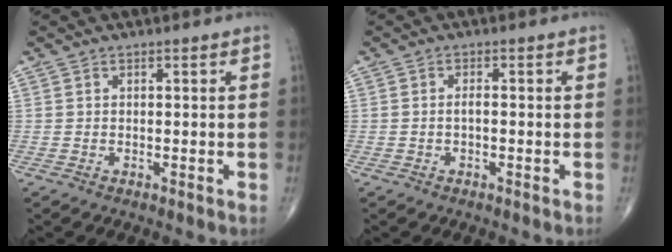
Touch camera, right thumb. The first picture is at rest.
{"total": 1.2, "force": [-0.3, 0.5, 1.0], "torque": [-0.017, 0.004, -0.006]}